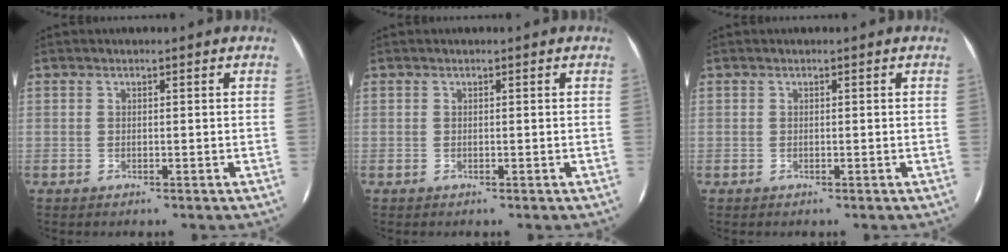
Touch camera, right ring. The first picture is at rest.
{"total": 0.0}
{"total": 0.0}